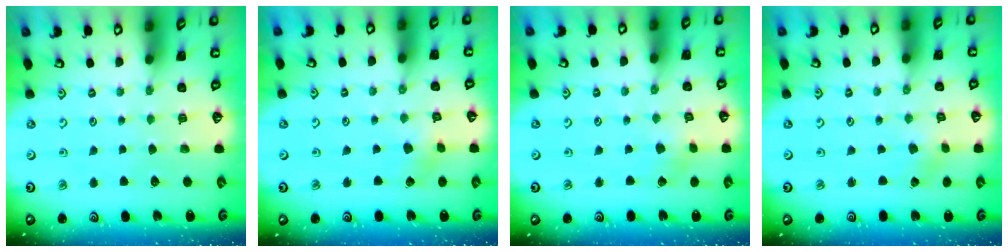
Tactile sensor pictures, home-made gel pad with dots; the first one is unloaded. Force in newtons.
{"total": 3.0, "press": 3.0, "slide": 0.4}
{"total": 2.1, "press": 2.1, "slide": 0.2}
{"total": 0.0}